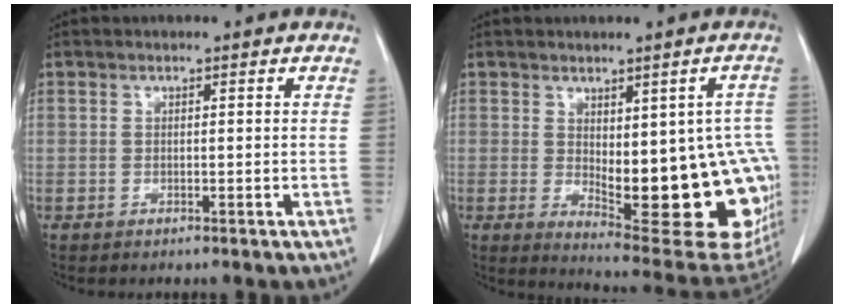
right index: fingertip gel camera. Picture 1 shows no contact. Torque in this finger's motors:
{"motor_torque": [1.72, -0.42, 0.41, 0.07]}